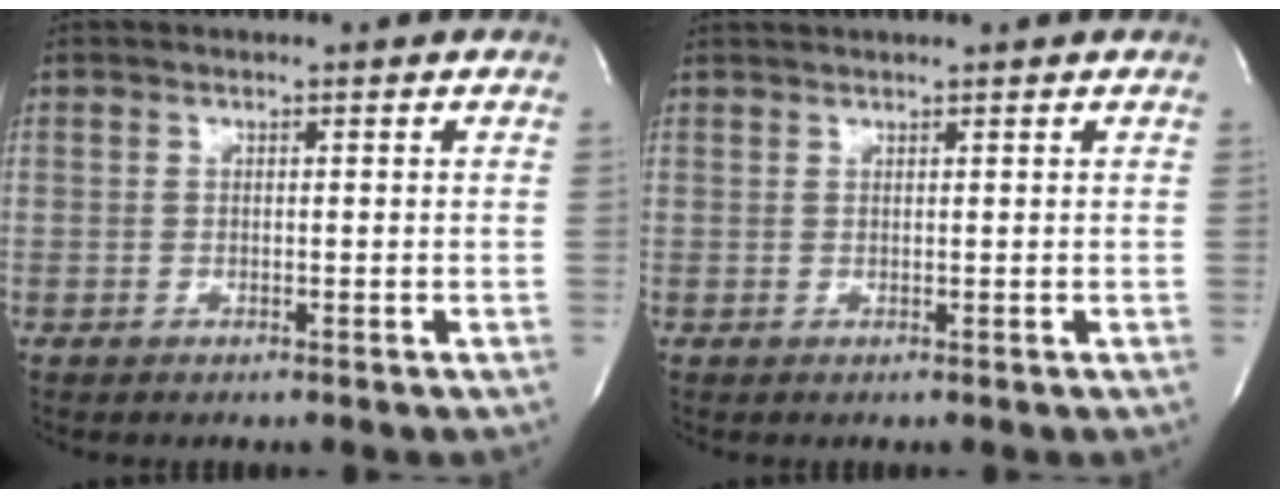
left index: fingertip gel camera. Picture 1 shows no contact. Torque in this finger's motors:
{"motor_torque": [0.32, -0.33, 0.29, 0.05]}